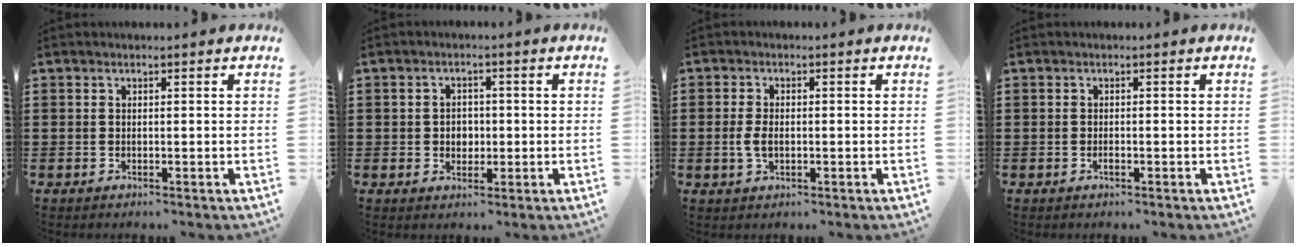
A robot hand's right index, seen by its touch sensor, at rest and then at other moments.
{"total": 2.5, "force": [-0.3, 2.2, 1.2], "torque": [-0.021, 0.005, -0.011]}
{"total": 2.9, "force": [-0.4, 1.6, 2.5], "torque": [-0.062, -0.002, -0.012]}
{"total": 0.8, "force": [-0.4, 0.2, 0.6], "torque": [-0.013, -0.006, -0.006]}